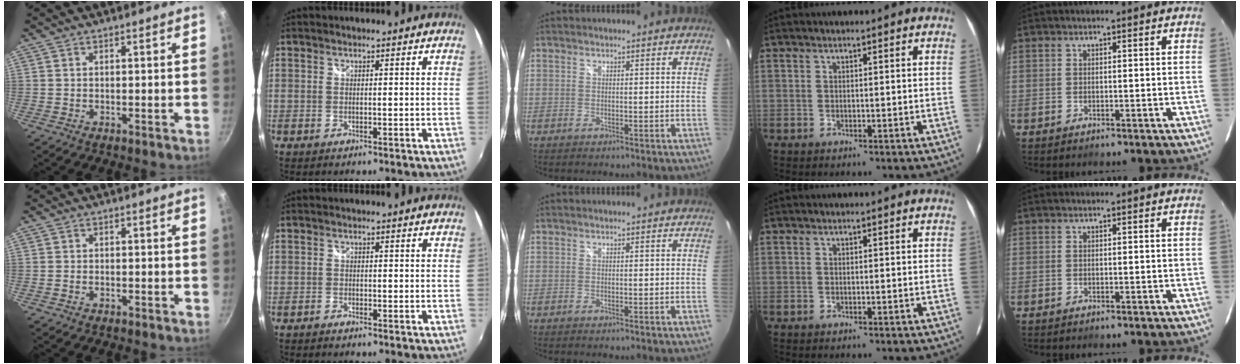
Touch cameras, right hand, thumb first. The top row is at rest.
{"thumb": {"total": 0.7, "force": [-0.5, 0.5, 0.3], "torque": [-0.012, 0.007, -0.011]}, "index": {"total": 1.0, "force": [-1.0, 0.3, 0.3], "torque": [-0.013, -0.003, -0.021]}}